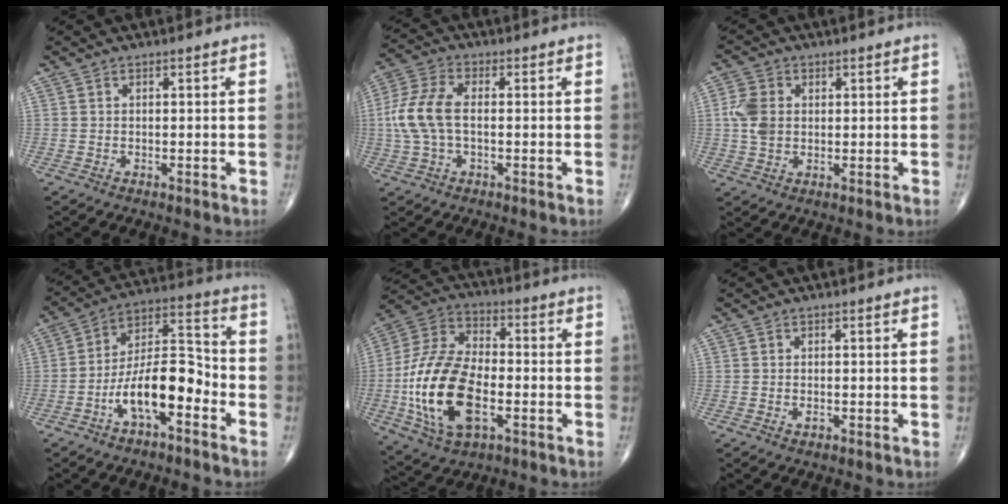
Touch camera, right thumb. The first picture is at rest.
{"total": 9.7, "force": [-0.2, 5.3, 8.1], "torque": [-0.192, 0.023, -0.006]}
{"total": 5.8, "force": [0.8, 4.3, 3.8], "torque": [-0.077, 0.003, 0.015]}
{"total": 13.6, "force": [-5.6, 5.7, 11.1], "torque": [-0.181, 0.061, -0.102]}
{"total": 20.7, "force": [-4.4, 11.1, 16.8], "torque": [-0.334, 0.016, -0.078]}
{"total": 0.9, "force": [-0.3, 0.6, 0.7], "torque": [-0.010, -0.001, -0.005]}